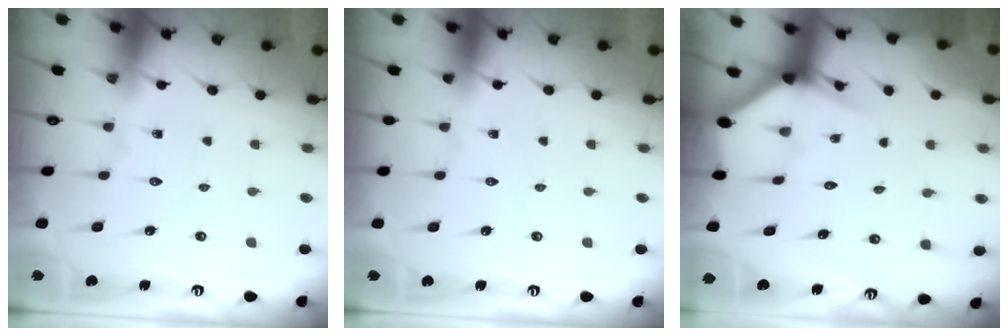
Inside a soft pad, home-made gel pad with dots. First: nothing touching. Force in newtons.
{"total": 0.0}
{"total": 2.9, "press": 2.9, "slide": 0.1}